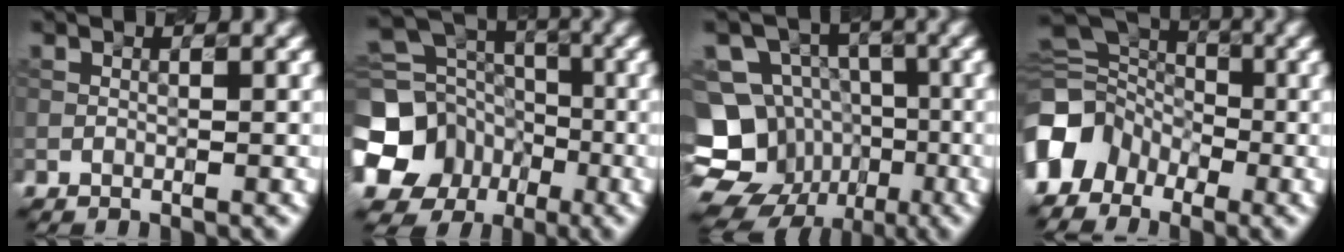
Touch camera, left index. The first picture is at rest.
{"total": 15.5, "force": [-6.2, 13.6, 4.4], "torque": [-0.130, -0.032, -0.117]}
{"total": 15.4, "force": [-6.2, 13.5, 3.9], "torque": [-0.104, -0.017, -0.098]}
{"total": 6.9, "force": [-3.2, 5.3, 3.0], "torque": [-0.044, 0.008, -0.079]}